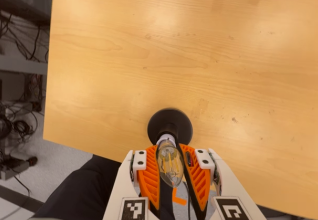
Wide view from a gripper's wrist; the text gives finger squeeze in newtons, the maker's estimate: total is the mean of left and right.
{"total": 18.1, "left": 17.5, "right": 18.6}